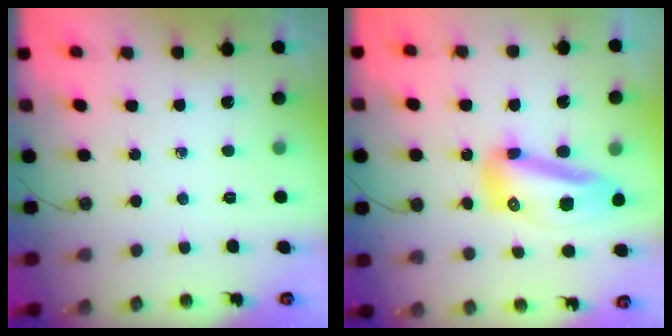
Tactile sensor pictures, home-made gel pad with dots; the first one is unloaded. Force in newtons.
{"total": 15.1, "press": 14.7, "slide": 3.2}